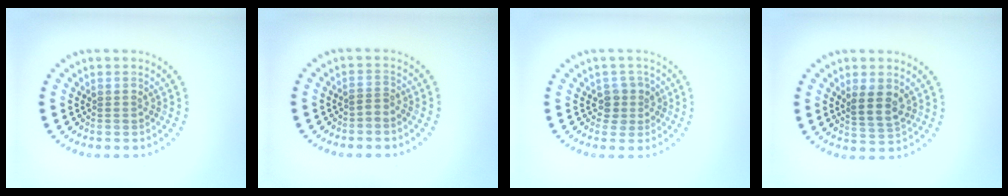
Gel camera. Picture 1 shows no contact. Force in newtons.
{"total": 0.9, "press": 0.3, "slide": 0.9}
{"total": 1.8, "press": 1.4, "slide": 1.2}
{"total": 2.7, "press": 2.4, "slide": 1.1}